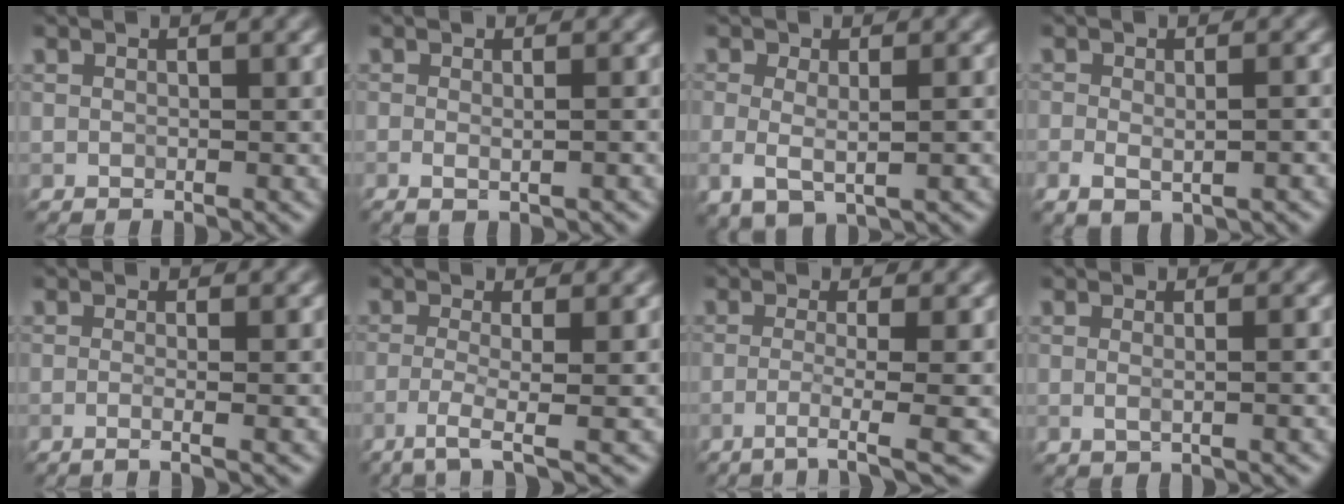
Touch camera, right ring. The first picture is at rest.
{"total": 1.5, "force": [-0.2, 0.6, 1.4], "torque": [-0.020, -0.003, -0.001]}
{"total": 3.4, "force": [-0.2, 2.0, 2.7], "torque": [-0.055, -0.011, -0.002]}
{"total": 2.9, "force": [-0.9, 1.6, 2.3], "torque": [-0.036, -0.004, -0.009]}
{"total": 2.8, "force": [-0.1, 1.4, 2.5], "torque": [-0.007, 0.000, -0.030]}
{"total": 3.4, "force": [-1.5, 0.6, 3.0], "torque": [-0.055, -0.003, -0.046]}
{"total": 3.6, "force": [-1.5, 0.5, 3.3], "torque": [-0.049, 0.002, -0.040]}
{"total": 1.9, "force": [0.3, 0.8, 1.7], "torque": [-0.017, -0.007, -0.006]}